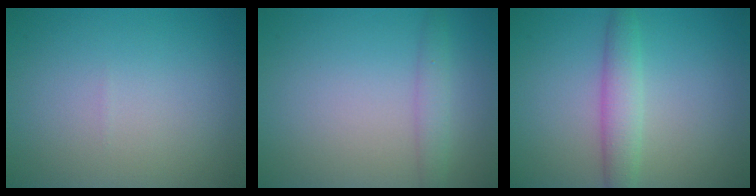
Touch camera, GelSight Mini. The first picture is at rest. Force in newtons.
{"total": 1.7, "press": 1.7, "slide": 0.2}
{"total": 3.0, "press": 3.0, "slide": 0.1}